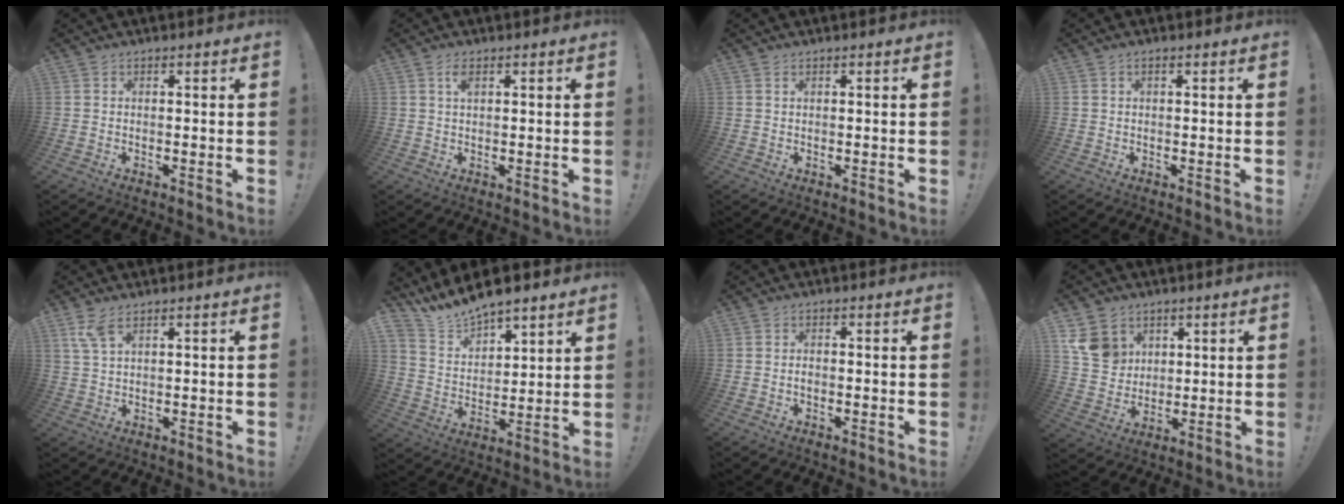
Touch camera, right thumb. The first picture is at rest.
{"total": 2.5, "force": [1.1, 1.0, 2.0], "torque": [-0.036, 0.000, 0.017]}
{"total": 0.6, "force": [0.3, 0.3, 0.4], "torque": [-0.008, 0.000, 0.007]}
{"total": 0.8, "force": [0.1, 0.2, 0.7], "torque": [-0.016, 0.001, 0.002]}
{"total": 4.9, "force": [2.9, 1.5, 3.6], "torque": [-0.076, -0.006, 0.055]}
{"total": 10.7, "force": [10.2, 2.3, 2.2], "torque": [-0.072, -0.080, 0.191]}
{"total": 0.7, "force": [-0.3, 0.5, 0.4], "torque": [-0.008, 0.004, -0.008]}
{"total": 10.7, "force": [5.1, 8.8, 3.3], "torque": [-0.043, -0.021, 0.106]}